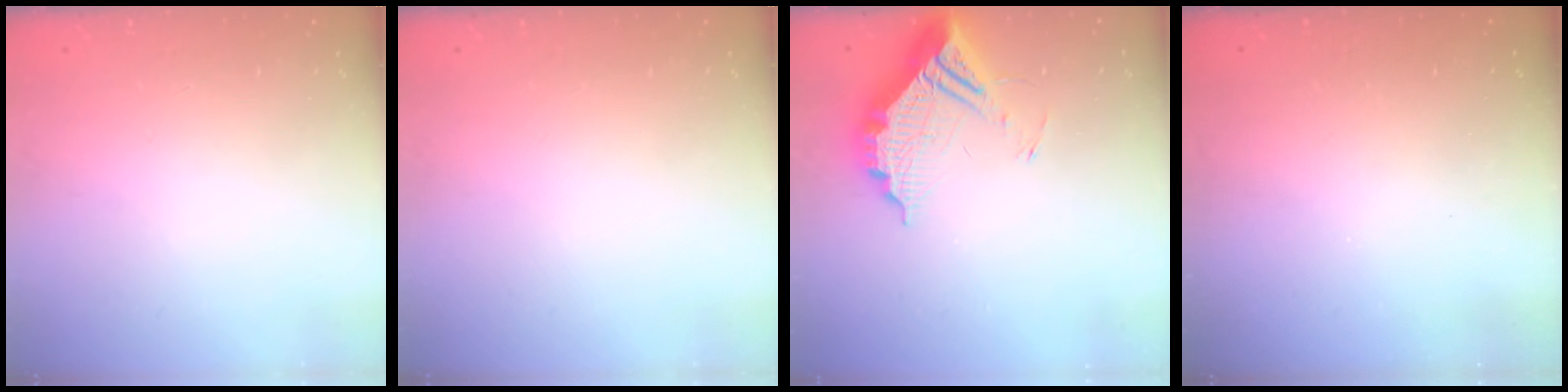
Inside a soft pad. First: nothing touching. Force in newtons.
{"total": 0.0}
{"total": 12.0, "press": 12.0, "slide": 1.1}
{"total": 3.1, "press": 3.1, "slide": 0.1}